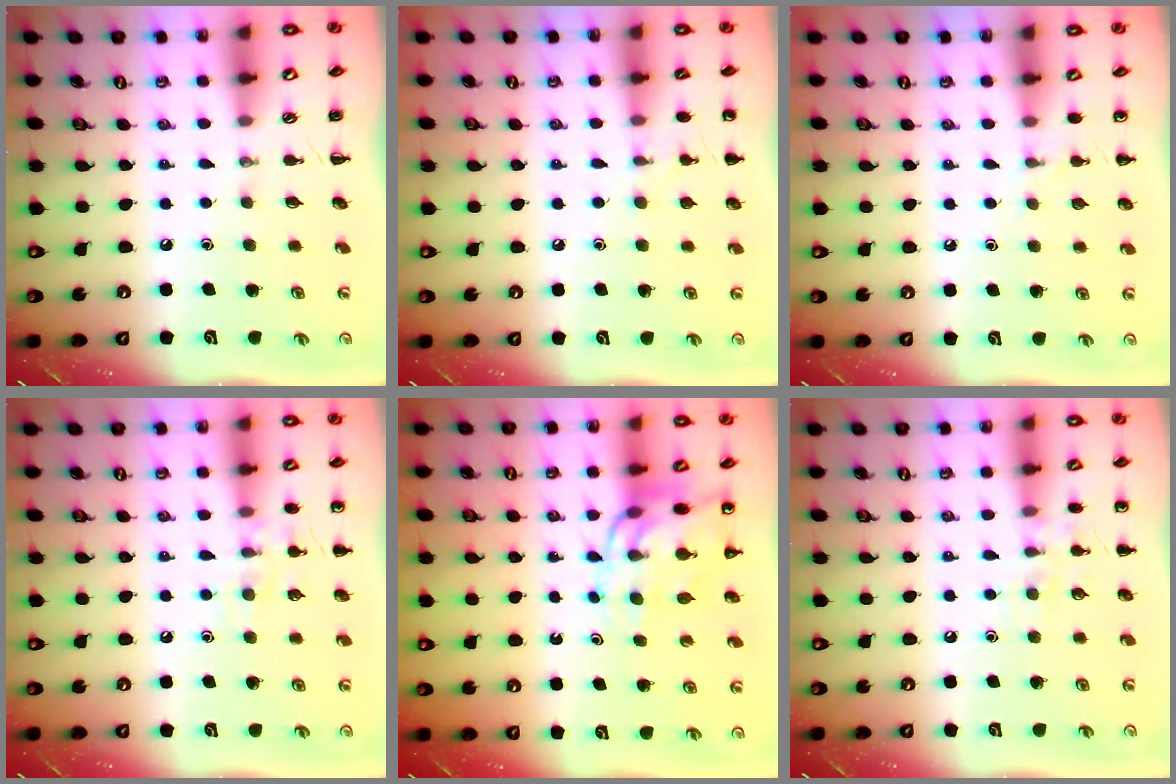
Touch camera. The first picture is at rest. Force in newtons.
{"total": 6.7, "press": 6.4, "slide": 1.9}
{"total": 5.0, "press": 4.7, "slide": 1.7}
{"total": 8.4, "press": 8.2, "slide": 1.6}
{"total": 13.5, "press": 13.1, "slide": 3.0}
{"total": 7.1, "press": 7.0, "slide": 1.4}